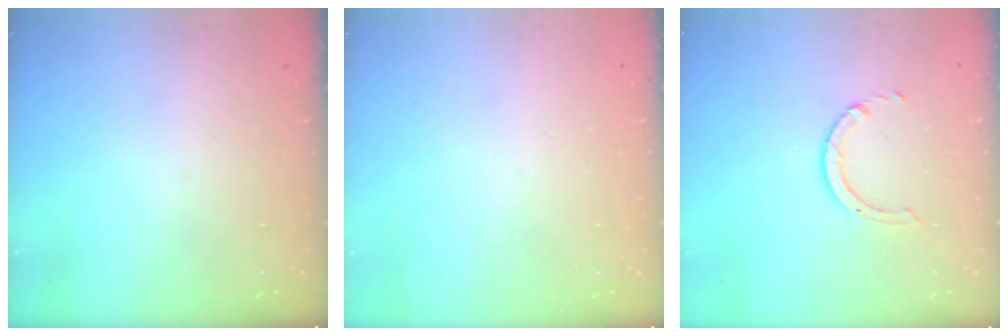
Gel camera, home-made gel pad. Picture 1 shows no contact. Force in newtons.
{"total": 0.0}
{"total": 2.5, "press": 2.4, "slide": 0.3}